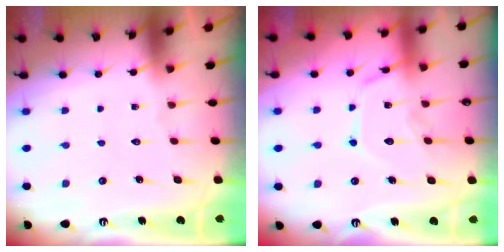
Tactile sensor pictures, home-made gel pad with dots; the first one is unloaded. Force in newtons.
{"total": 13.7, "press": 13.6, "slide": 1.2}